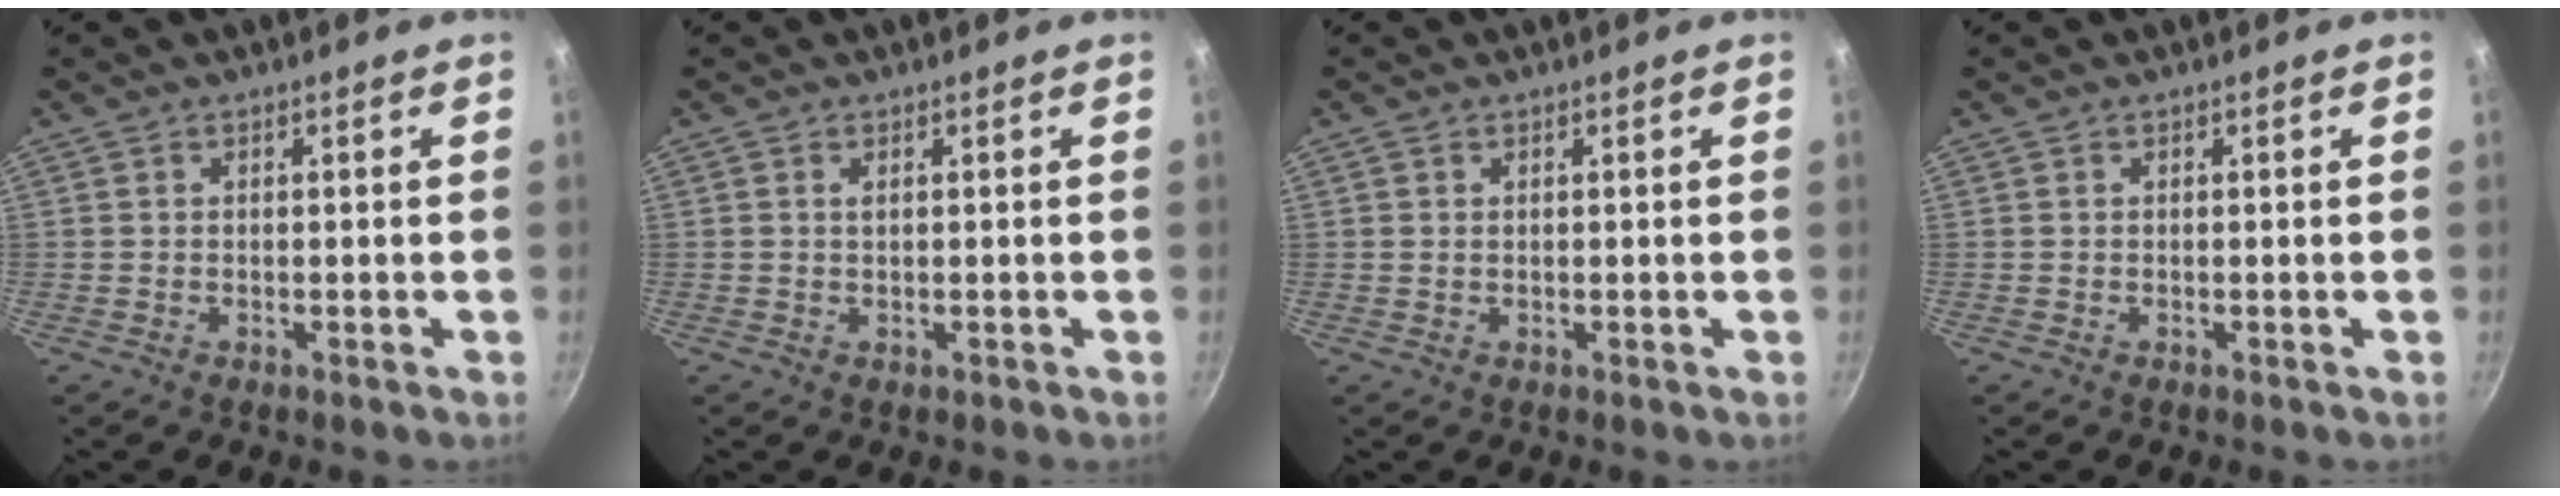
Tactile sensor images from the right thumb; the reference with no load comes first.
{"total": 0.8, "force": [0.2, 0.3, 0.7], "torque": [-0.012, 0.001, 0.004]}
{"total": 0.6, "force": [0.3, 0.5, 0.3], "torque": [-0.006, 0.001, 0.005]}
{"total": 0.0}